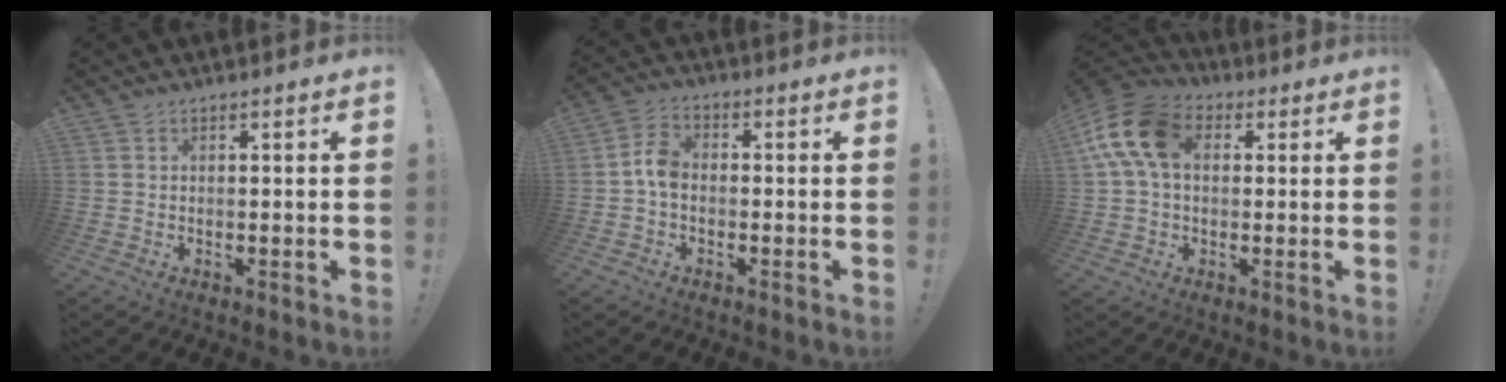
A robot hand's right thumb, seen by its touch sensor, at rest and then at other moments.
{"total": 5.9, "force": [-1.1, 3.8, 4.3], "torque": [-0.090, 0.018, -0.018]}
{"total": 15.0, "force": [3.3, 9.8, 10.9], "torque": [-0.213, 0.010, 0.064]}